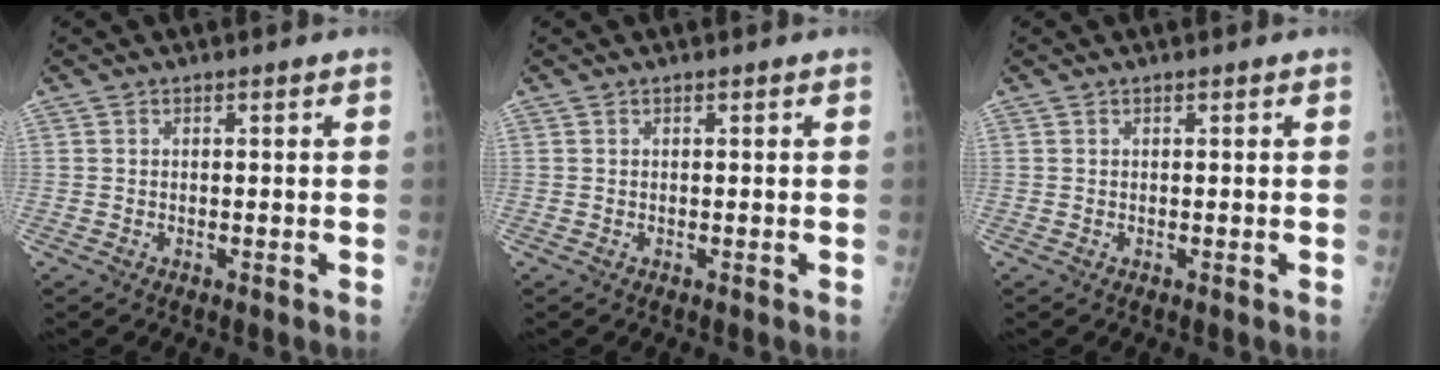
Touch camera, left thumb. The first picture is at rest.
{"total": 0.0}
{"total": 0.0}